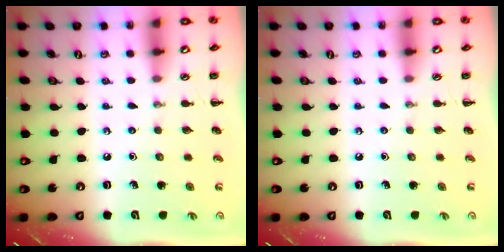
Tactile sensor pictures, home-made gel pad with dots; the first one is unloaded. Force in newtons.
{"total": 0.0}